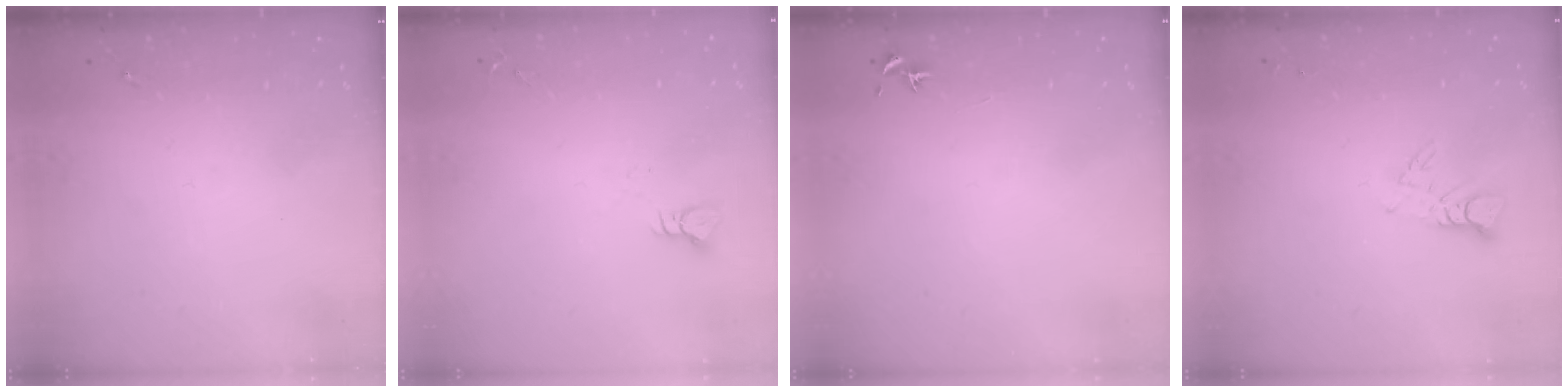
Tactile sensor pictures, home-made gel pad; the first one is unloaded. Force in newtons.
{"total": 3.5, "press": 3.5, "slide": 0.3}
{"total": 0.7, "press": 0.7, "slide": 0.3}
{"total": 3.8, "press": 3.8, "slide": 0.2}